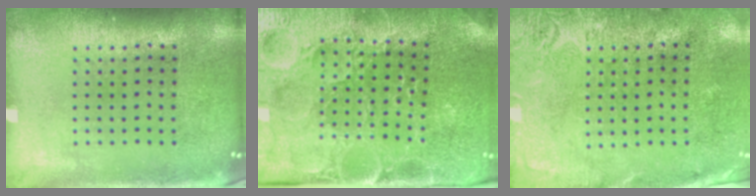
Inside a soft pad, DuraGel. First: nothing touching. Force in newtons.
{"total": 3.8, "press": 3.8, "slide": 0.4}
{"total": 2.6, "press": 2.1, "slide": 1.6}